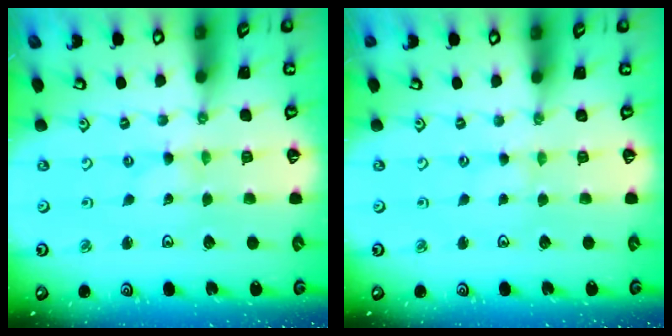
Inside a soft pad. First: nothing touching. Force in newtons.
{"total": 0.5, "press": 0.5, "slide": 0.1}